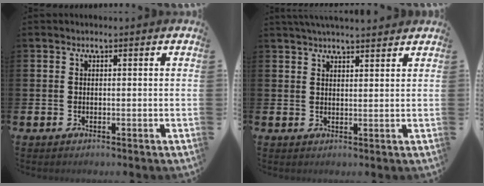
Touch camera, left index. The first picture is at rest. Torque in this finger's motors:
{"motor_torque": [0.57, -1.56, 0.65, 0.20]}